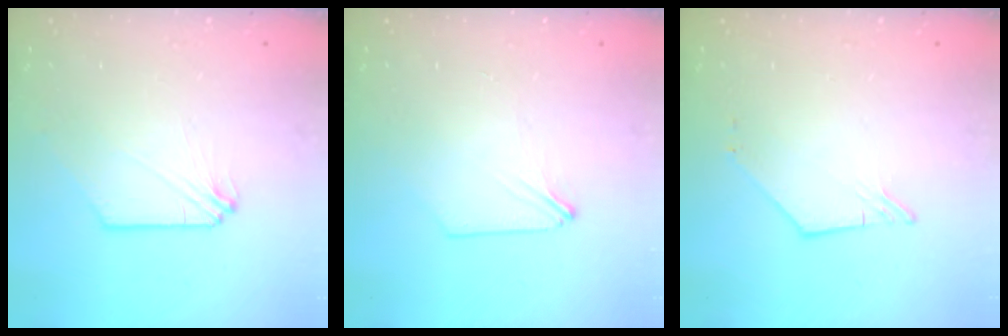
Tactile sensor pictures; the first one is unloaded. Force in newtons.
{"total": 0.6, "press": 0.6, "slide": 0.1}
{"total": 2.7, "press": 2.7, "slide": 0.4}